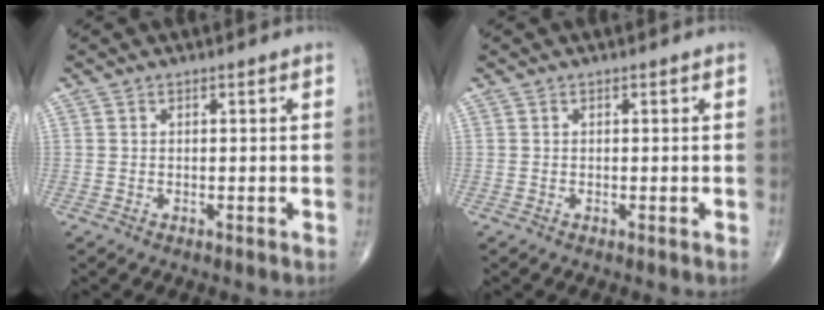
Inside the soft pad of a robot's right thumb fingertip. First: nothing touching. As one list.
[{"total": 0.0}]